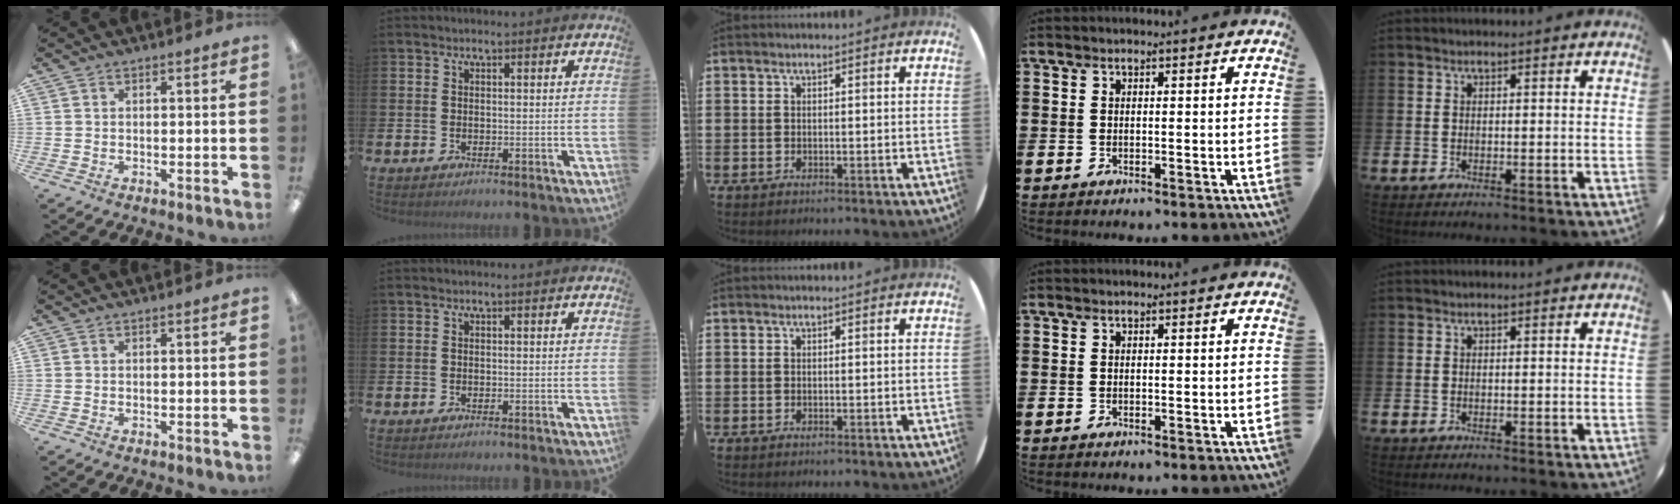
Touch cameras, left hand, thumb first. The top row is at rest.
{}